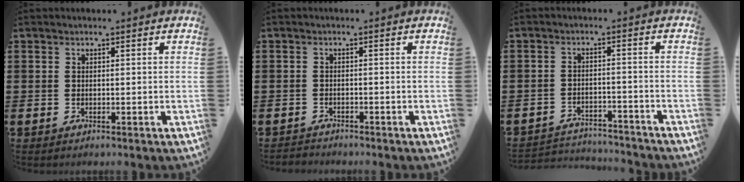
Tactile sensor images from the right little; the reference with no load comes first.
{"total": 1.0, "force": [-0.9, 0.1, -0.1], "torque": [0.000, 0.002, -0.020]}
{"total": 2.9, "force": [-2.9, 0.3, 0.0], "torque": [-0.006, 0.002, -0.064]}